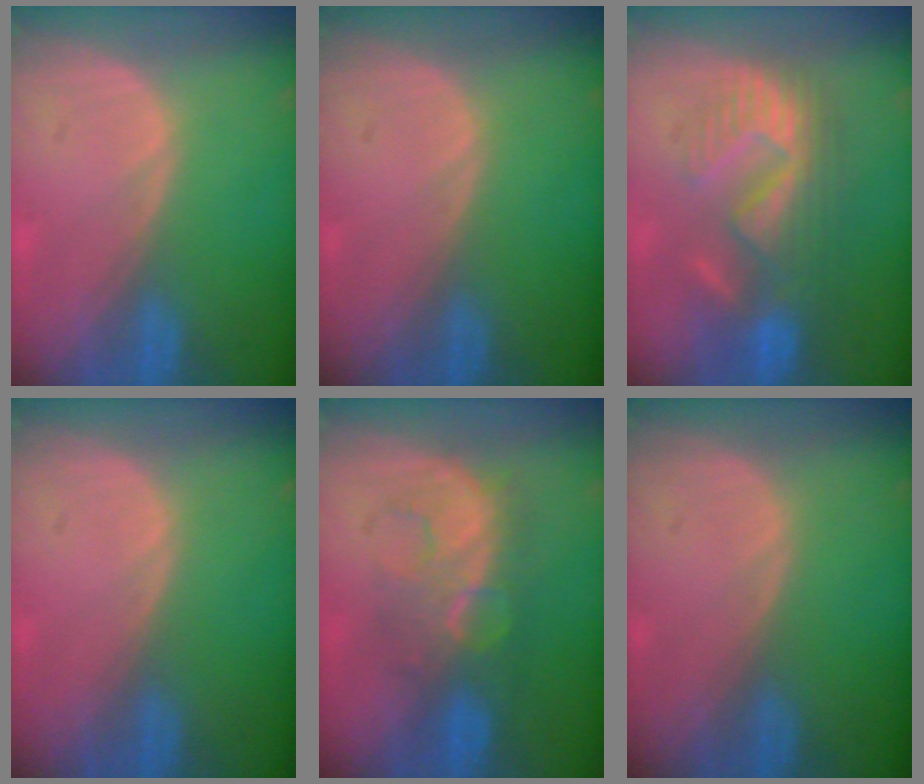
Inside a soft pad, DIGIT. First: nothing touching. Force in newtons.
{"total": 0.0}
{"total": 9.0, "press": 8.9, "slide": 1.6}
{"total": 0.0}
{"total": 8.0, "press": 7.7, "slide": 2.0}
{"total": 0.0}